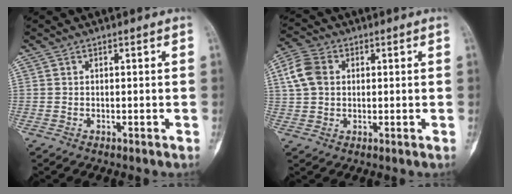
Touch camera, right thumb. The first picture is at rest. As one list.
[{"total": 7.4, "force": [1.7, 5.6, 4.6], "torque": [-0.091, 0.011, 0.029]}]